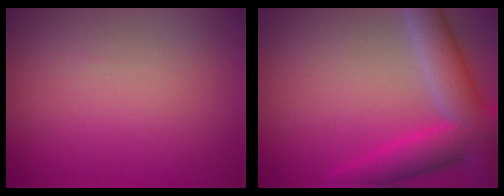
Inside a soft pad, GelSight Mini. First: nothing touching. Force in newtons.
{"total": 7.3, "press": 7.2, "slide": 0.3}